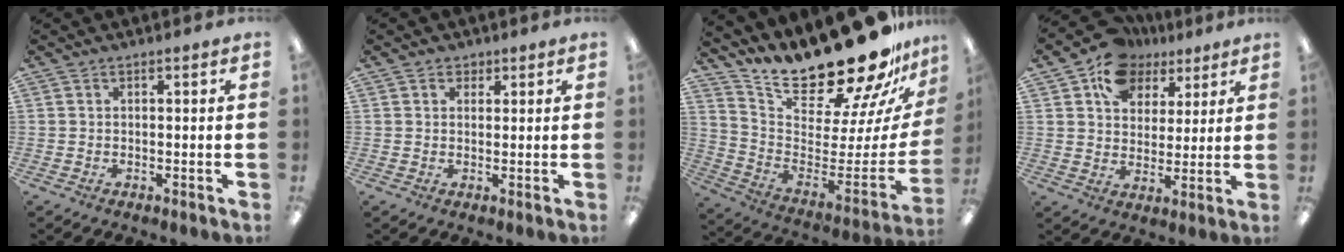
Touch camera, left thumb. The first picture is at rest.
{"total": 1.9, "force": [1.2, 1.4, 0.4], "torque": [0.000, 0.000, 0.020]}
{"total": 21.9, "force": [18.8, 5.1, 10.1], "torque": [-0.142, -0.171, 0.323]}
{"total": 12.5, "force": [7.6, 8.9, 4.3], "torque": [-0.066, -0.041, 0.140]}